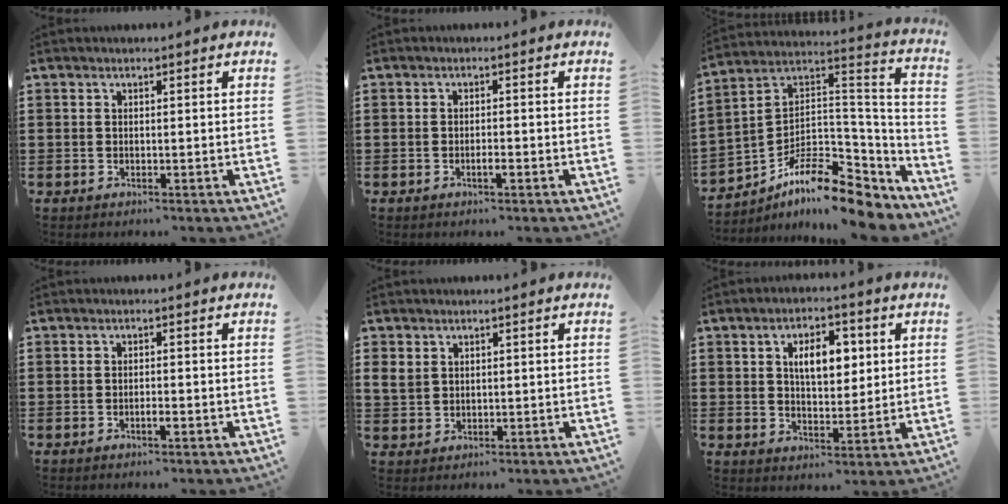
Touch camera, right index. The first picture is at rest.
{"total": 1.4, "force": [-0.7, 0.3, 1.1], "torque": [-0.022, -0.003, -0.013]}
{"total": 11.2, "force": [-7.8, 4.4, 6.7], "torque": [-0.124, 0.013, -0.141]}
{"total": 1.3, "force": [-0.7, 0.3, 1.0], "torque": [-0.021, -0.004, -0.012]}
{"total": 2.6, "force": [1.3, 2.1, 0.8], "torque": [-0.024, 0.009, 0.023]}
{"total": 6.6, "force": [2.0, 3.6, 5.1], "torque": [-0.081, 0.002, 0.024]}